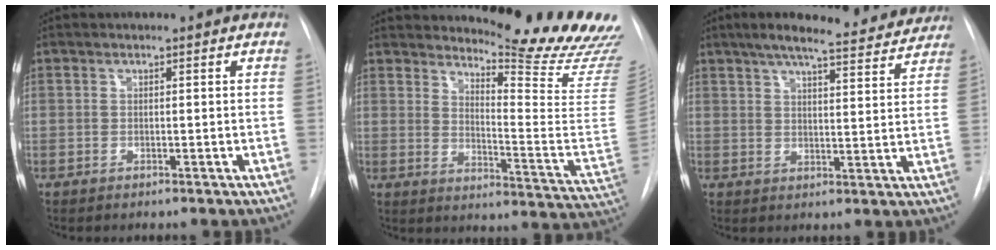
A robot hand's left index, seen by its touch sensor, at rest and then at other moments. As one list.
[{"total": 20.3, "force": [18.3, 0.6, 8.9], "torque": [-0.125, -0.130, 0.222]}, {"total": 17.2, "force": [15.2, 3.1, 7.4], "torque": [-0.107, 0.012, 0.192]}]